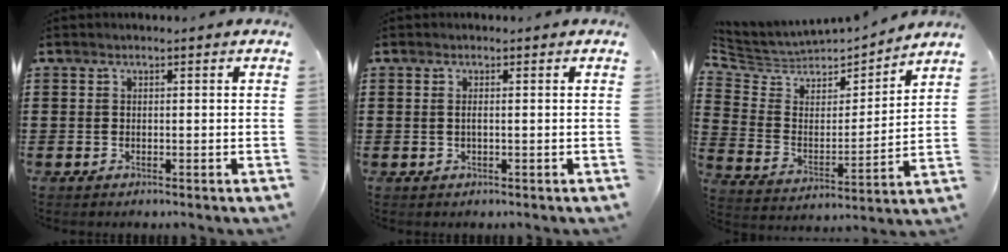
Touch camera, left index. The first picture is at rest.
{"total": 0.7, "force": [0.0, 0.0, 0.7], "torque": [-0.015, -0.002, -0.001]}
{"total": 4.7, "force": [4.4, 1.8, 0.2], "torque": [-0.041, -0.039, 0.069]}